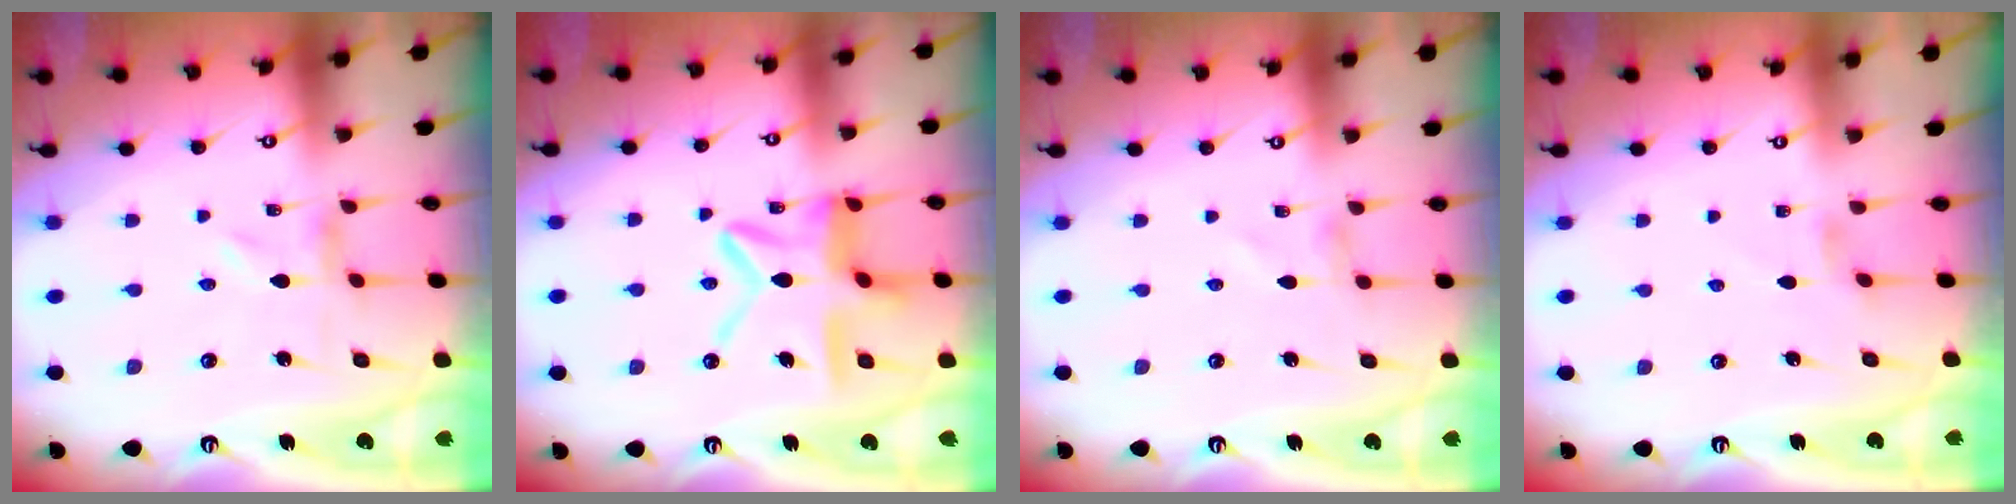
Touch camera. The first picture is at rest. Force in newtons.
{"total": 14.4, "press": 14.4, "slide": 1.3}
{"total": 0.0}
{"total": 1.1, "press": 1.0, "slide": 0.4}